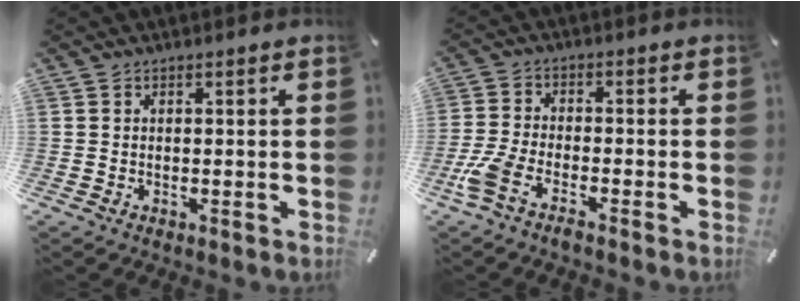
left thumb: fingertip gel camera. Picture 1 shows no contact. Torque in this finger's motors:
{"motor_torque": [-0.17, 0.62, 0.10, 0.08, 0.10]}